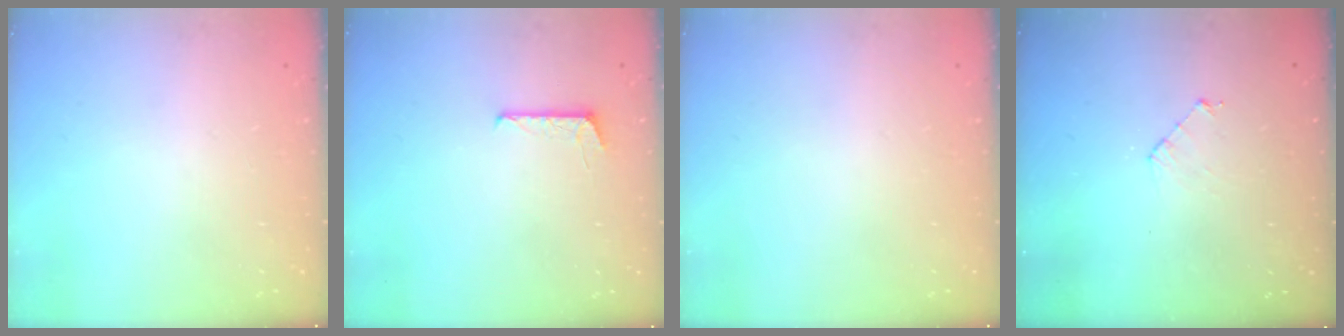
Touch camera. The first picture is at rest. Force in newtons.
{"total": 5.1, "press": 5.1, "slide": 0.5}
{"total": 0.0}
{"total": 4.1, "press": 4.1, "slide": 0.3}